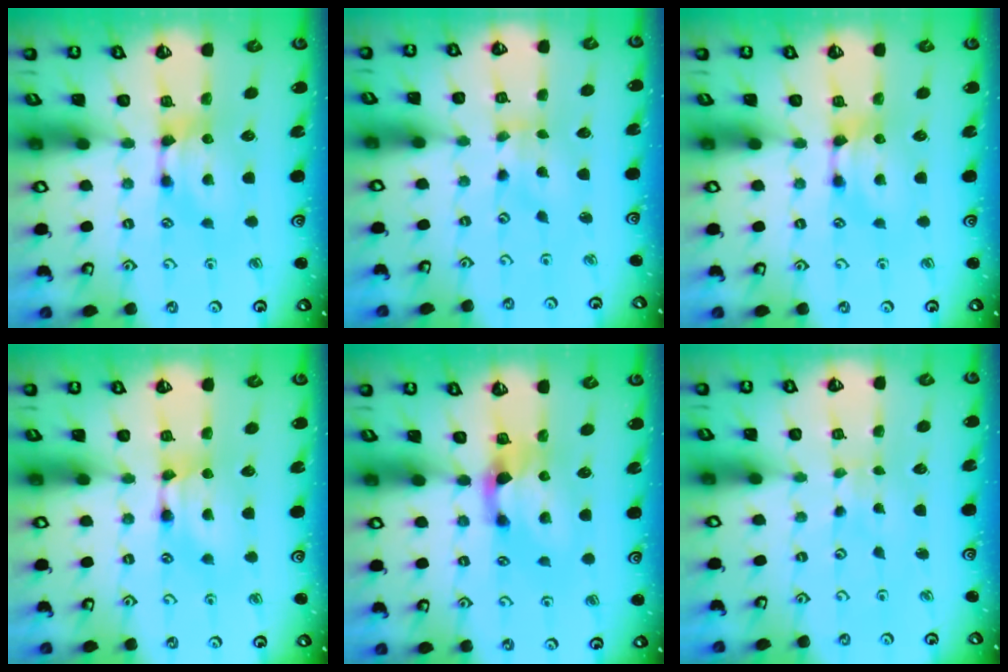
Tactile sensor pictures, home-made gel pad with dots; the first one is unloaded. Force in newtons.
{"total": 1.7, "press": 1.3, "slide": 1.1}
{"total": 0.0}
{"total": 1.6, "press": 1.6, "slide": 0.2}
{"total": 2.0, "press": 1.5, "slide": 1.4}
{"total": 4.0, "press": 4.0, "slide": 0.1}